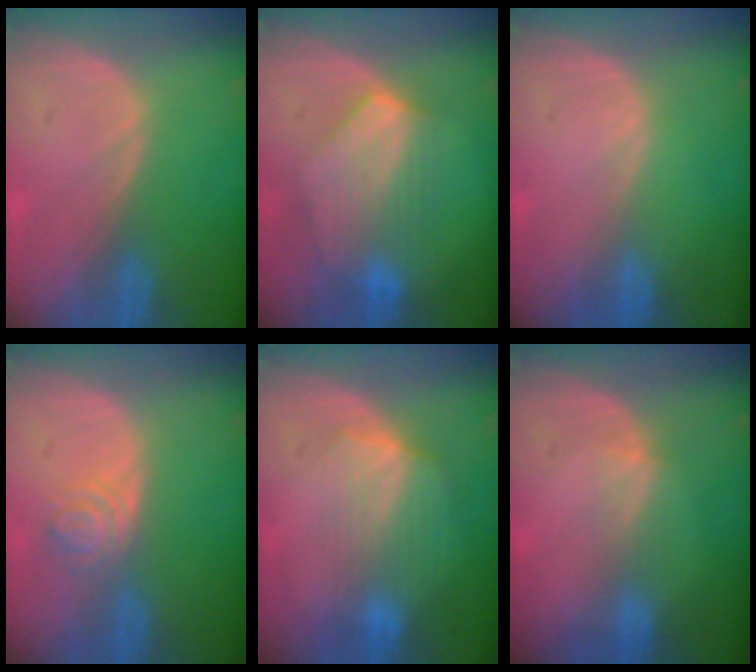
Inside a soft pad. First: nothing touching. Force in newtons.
{"total": 7.2, "press": 7.1, "slide": 1.2}
{"total": 0.0}
{"total": 4.0, "press": 3.5, "slide": 2.0}
{"total": 7.4, "press": 6.7, "slide": 3.0}
{"total": 2.1, "press": 1.7, "slide": 1.2}